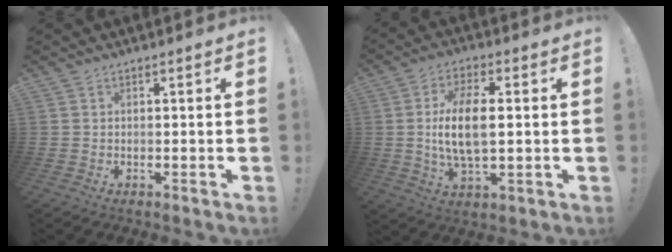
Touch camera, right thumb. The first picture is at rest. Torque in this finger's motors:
{"motor_torque": [0.30, 1.41, 1.35, -0.17, 0.15]}